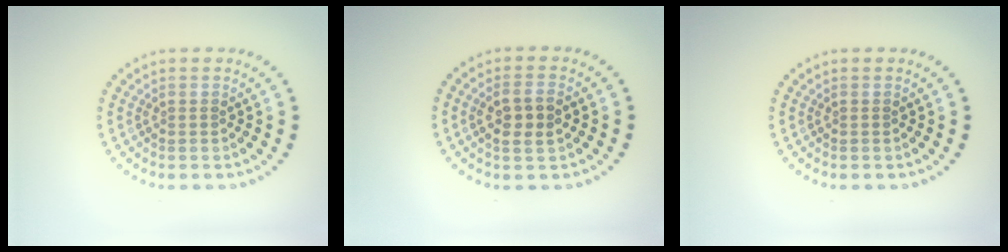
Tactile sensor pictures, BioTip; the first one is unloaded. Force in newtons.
{"total": 2.8, "press": 2.8, "slide": 0.6}
{"total": 0.0}